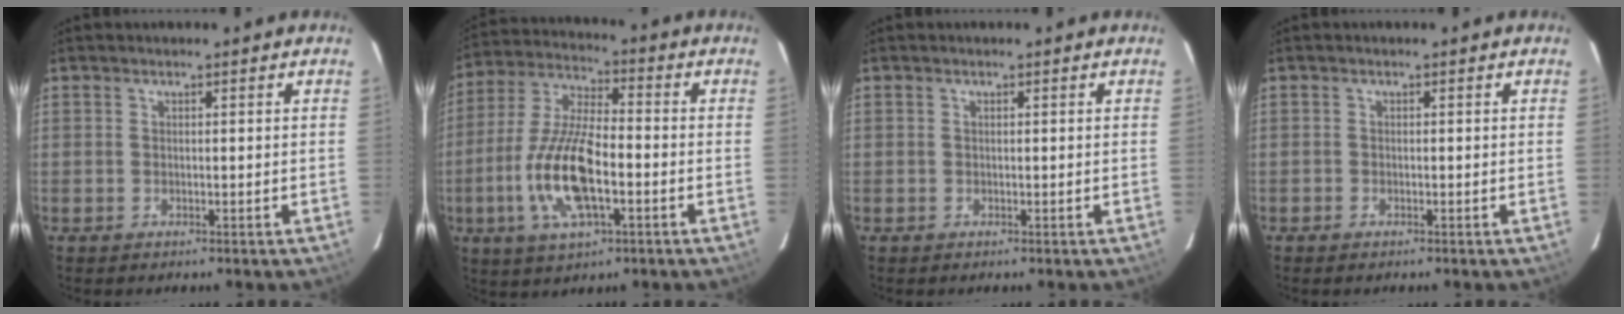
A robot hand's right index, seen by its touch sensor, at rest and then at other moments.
{"total": 14.4, "force": [-4.2, 5.2, 12.8], "torque": [-0.270, -0.005, -0.079]}
{"total": 0.0}
{"total": 0.8, "force": [-0.7, 0.3, 0.2], "torque": [-0.006, -0.001, -0.013]}